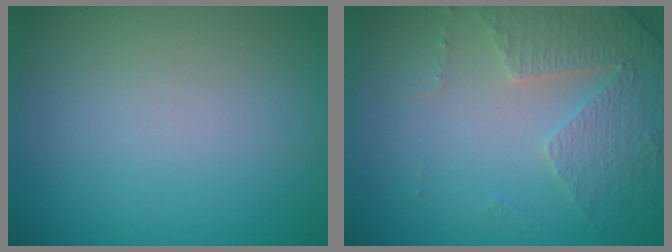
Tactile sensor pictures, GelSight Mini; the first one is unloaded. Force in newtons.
{"total": 4.7, "press": 3.4, "slide": 3.3}